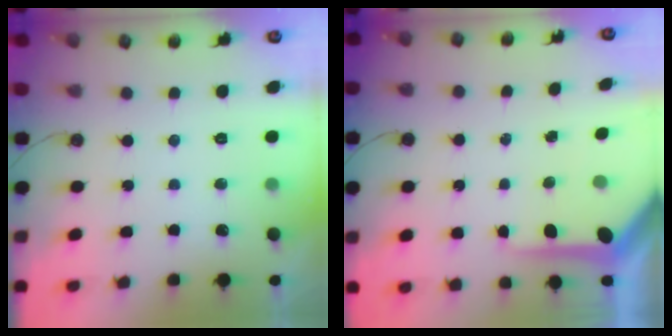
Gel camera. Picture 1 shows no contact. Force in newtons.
{"total": 8.8, "press": 8.7, "slide": 0.9}